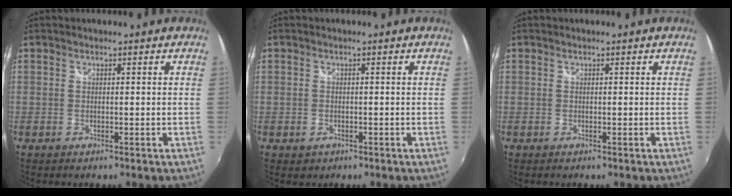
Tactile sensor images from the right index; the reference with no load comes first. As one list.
[{"total": 1.7, "force": [-0.7, 1.5, 0.6], "torque": [-0.012, -0.002, -0.008]}, {"total": 0.0}]